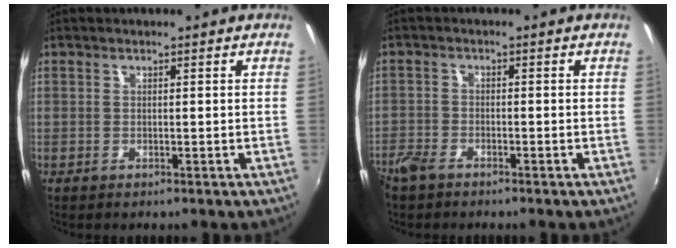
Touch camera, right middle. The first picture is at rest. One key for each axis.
{"total": 4.3, "fx": -3.4, "fy": 1.9, "fz": 1.7, "tx": -0.047, "ty": -0.008, "tz": -0.071}